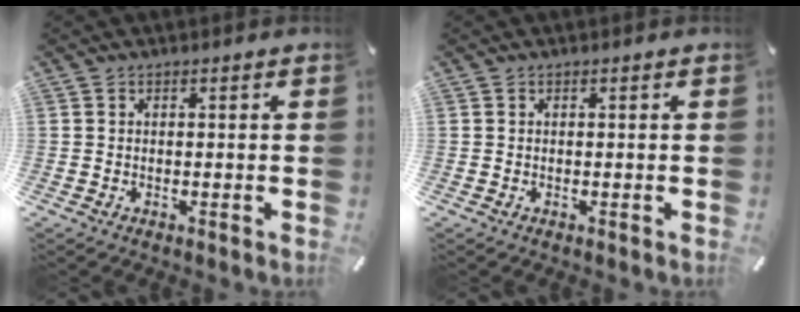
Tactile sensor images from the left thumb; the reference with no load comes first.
{"total": 0.0}